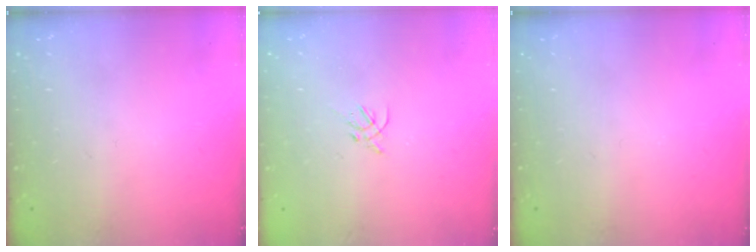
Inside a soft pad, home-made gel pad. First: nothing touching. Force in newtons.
{"total": 1.4, "press": 1.3, "slide": 0.5}
{"total": 0.0}